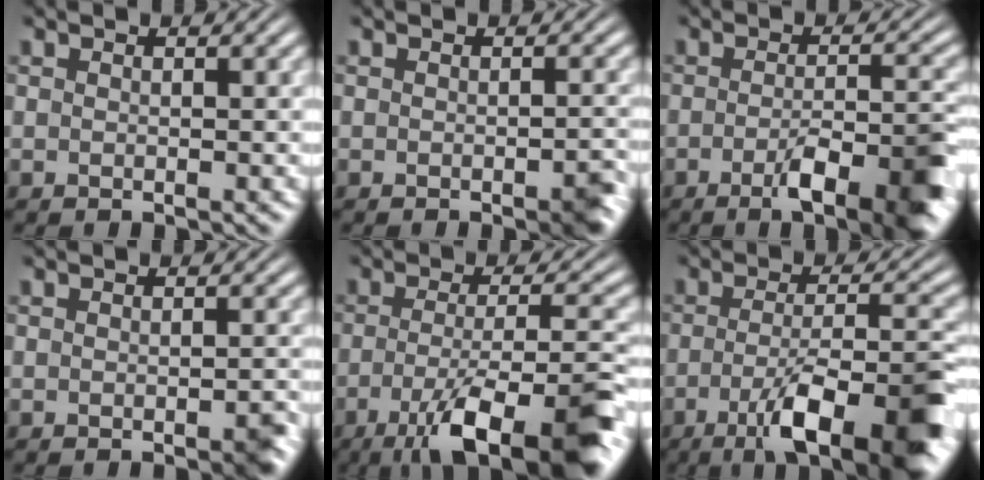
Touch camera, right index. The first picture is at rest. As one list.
[{"total": 1.9, "force": [-1.2, 0.3, 1.4], "torque": [-0.018, 0.000, -0.021]}, {"total": 7.7, "force": [-3.4, 1.6, 6.7], "torque": [-0.090, -0.011, -0.054]}, {"total": 1.6, "force": [-1.0, 0.3, 1.2], "torque": [-0.014, 0.001, -0.018]}, {"total": 11.1, "force": [-5.9, 2.9, 8.9], "torque": [-0.134, -0.029, -0.074]}, {"total": 11.6, "force": [-5.1, 3.0, 9.9], "torque": [-0.141, -0.023, -0.067]}]